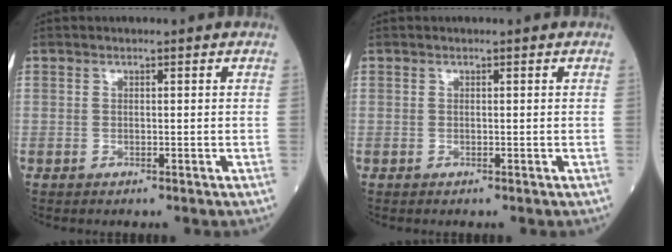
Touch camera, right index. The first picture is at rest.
{"total": 0.0}